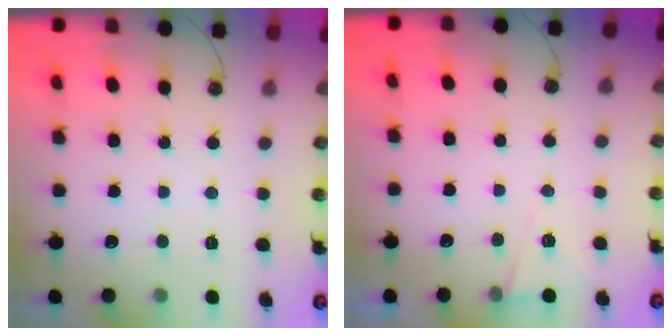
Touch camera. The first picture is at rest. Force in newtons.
{"total": 5.3, "press": 3.2, "slide": 4.2}